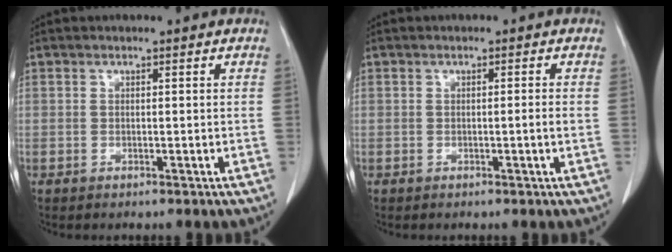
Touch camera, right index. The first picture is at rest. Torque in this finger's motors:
{"motor_torque": [0.32, -0.22, 0.03, 0.03]}